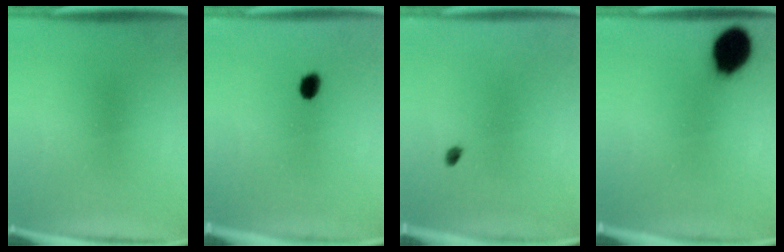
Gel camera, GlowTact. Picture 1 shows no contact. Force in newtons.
{"total": 2.6}
{"total": 1.6}
{"total": 11.8}